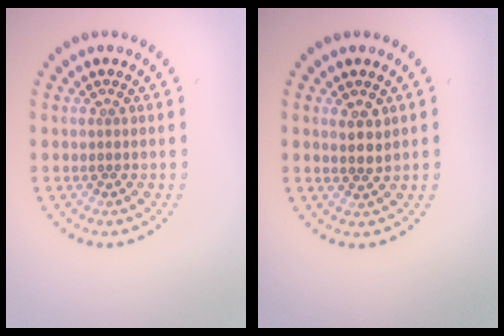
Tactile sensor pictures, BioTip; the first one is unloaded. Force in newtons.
{"total": 1.7, "press": 1.5, "slide": 0.8}